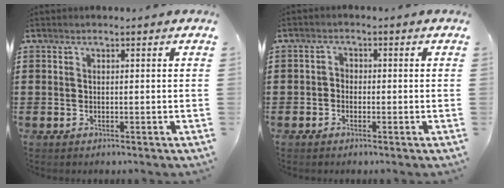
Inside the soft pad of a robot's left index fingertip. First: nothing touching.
{"total": 1.5, "force": [-1.0, 1.0, 0.2], "torque": [-0.010, 0.006, -0.024]}